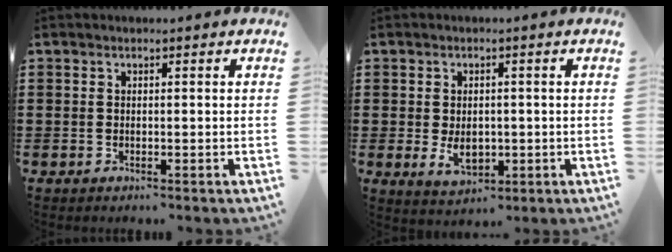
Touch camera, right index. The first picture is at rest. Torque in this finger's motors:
{"motor_torque": [1.51, -0.52, 0.74, 0.07]}